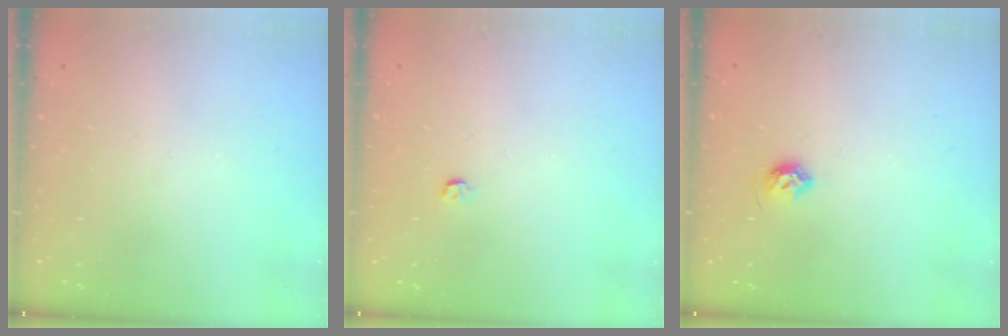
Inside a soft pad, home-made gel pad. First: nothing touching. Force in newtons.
{"total": 3.2, "press": 3.2, "slide": 0.4}
{"total": 5.6, "press": 5.5, "slide": 1.0}